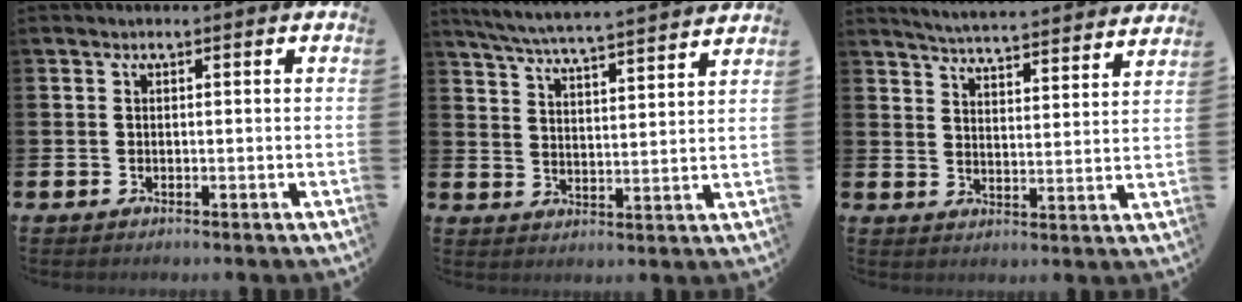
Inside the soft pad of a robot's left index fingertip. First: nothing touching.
{"total": 6.2, "force": [6.0, -0.1, 1.6], "torque": [-0.057, -0.046, 0.105]}
{"total": 5.4, "force": [5.3, 0.0, 0.4], "torque": [-0.026, -0.046, 0.091]}